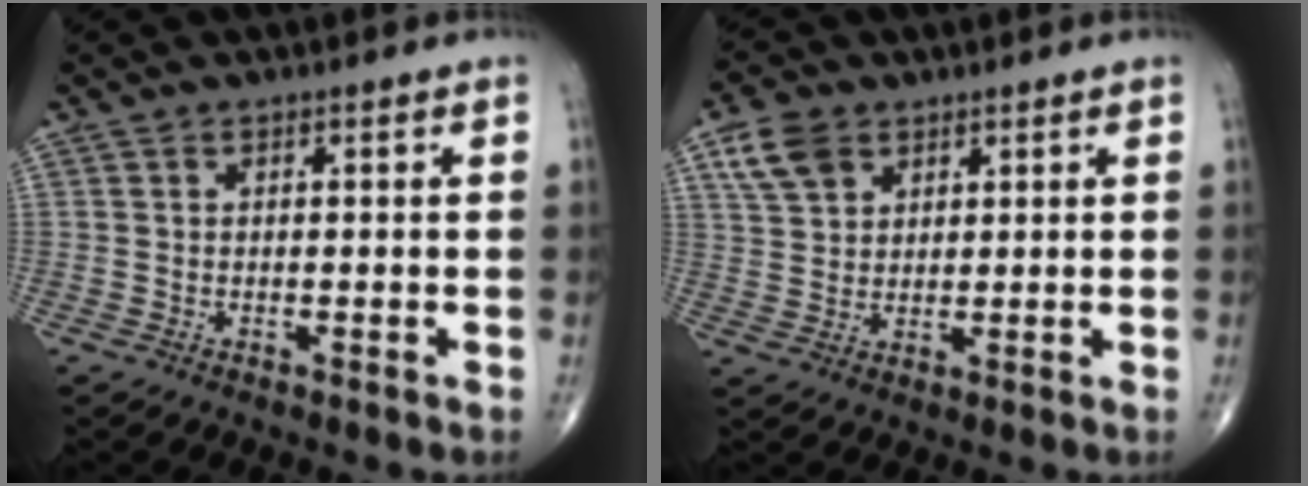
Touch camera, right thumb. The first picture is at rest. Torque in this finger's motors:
{"motor_torque": [-0.39, 0.54, 0.40, 0.12, 0.05]}